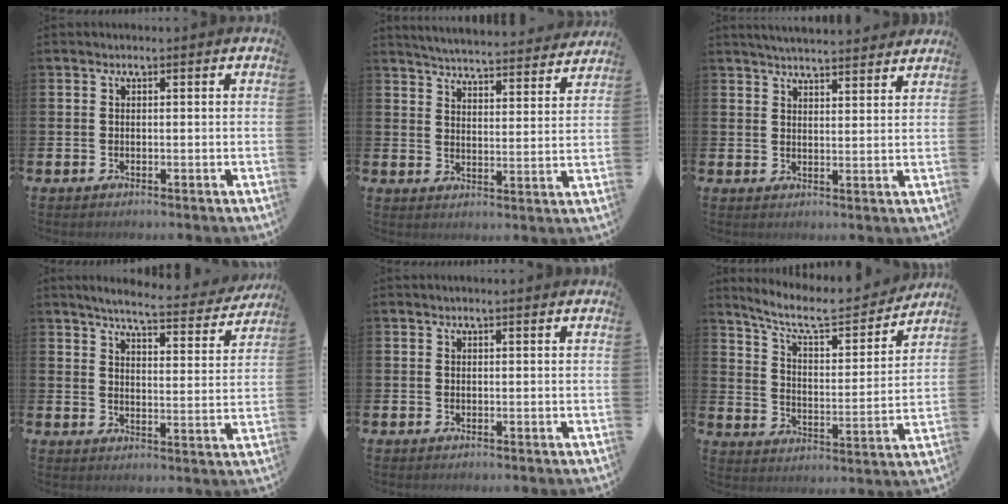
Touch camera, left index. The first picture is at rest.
{"total": 5.2, "force": [5.1, 0.2, 0.6], "torque": [-0.031, -0.045, 0.088]}
{"total": 4.3, "force": [4.3, 0.0, 0.5], "torque": [-0.018, -0.024, 0.077]}
{"total": 5.6, "force": [5.2, 0.4, 1.9], "torque": [-0.047, -0.038, 0.085]}
{"total": 0.5, "force": [0.5, -0.1, 0.2], "torque": [0.003, -0.003, 0.007]}
{"total": 8.6, "force": [7.5, 2.2, 3.5], "torque": [-0.100, -0.049, 0.127]}